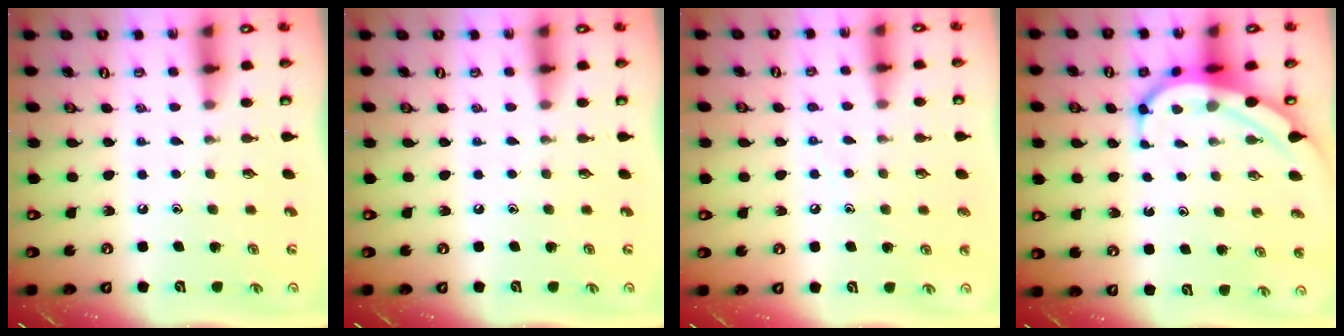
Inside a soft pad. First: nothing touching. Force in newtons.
{"total": 0.0}
{"total": 6.4, "press": 6.4, "slide": 0.5}
{"total": 6.7, "press": 6.6, "slide": 0.8}